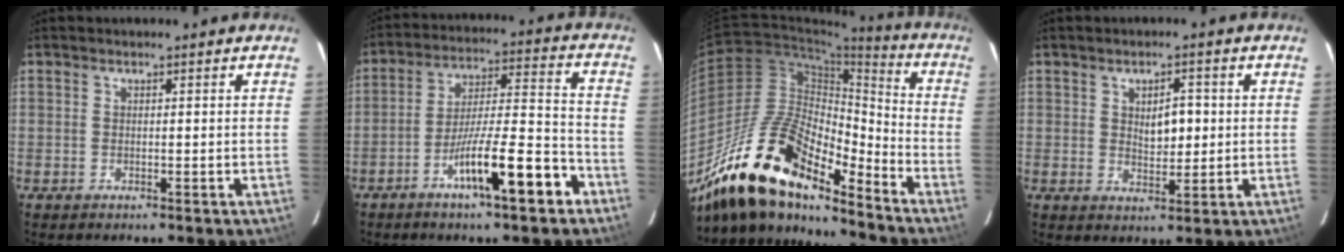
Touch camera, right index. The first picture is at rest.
{"total": 13.4, "force": [-7.3, 1.3, 11.2], "torque": [-0.187, 0.002, -0.122]}
{"total": 18.9, "force": [-14.8, 5.6, 10.3], "torque": [-0.186, 0.020, -0.268]}
{"total": 4.5, "force": [0.7, 2.1, 3.9], "torque": [-0.061, 0.001, 0.018]}